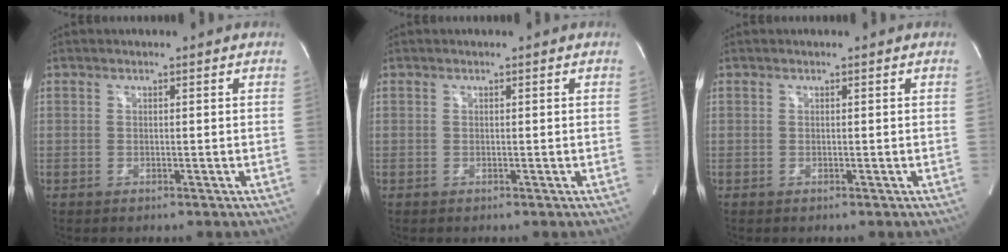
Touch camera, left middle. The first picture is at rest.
{"total": 0.0}
{"total": 0.0}